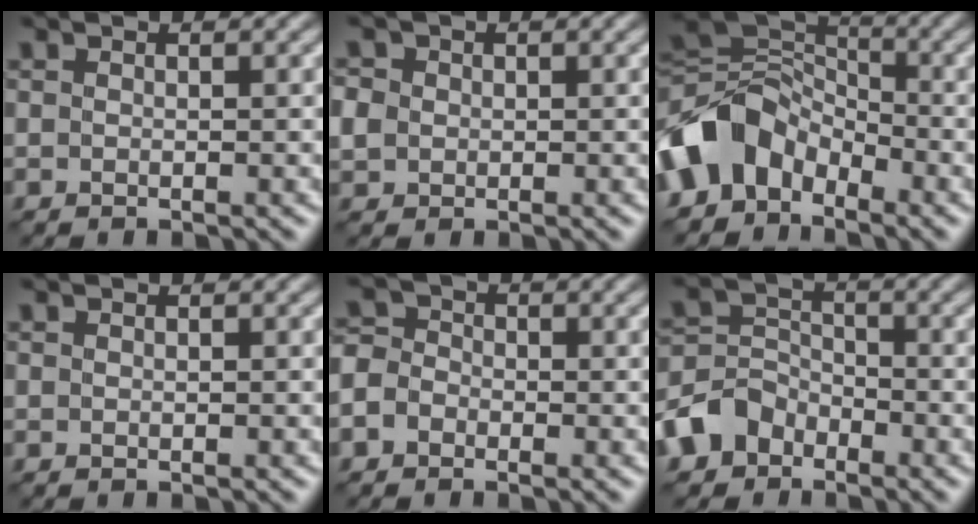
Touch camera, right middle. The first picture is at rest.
{"total": 2.2, "force": [0.1, 2.0, 0.8], "torque": [-0.027, 0.009, 0.006]}
{"total": 7.4, "force": [-3.9, 5.1, 3.8], "torque": [-0.064, 0.008, -0.086]}
{"total": 0.0}
{"total": 3.3, "force": [-1.3, 2.8, 1.3], "torque": [-0.015, 0.014, -0.035]}
{"total": 4.7, "force": [-3.0, 3.3, 1.2], "torque": [-0.019, 0.010, -0.070]}